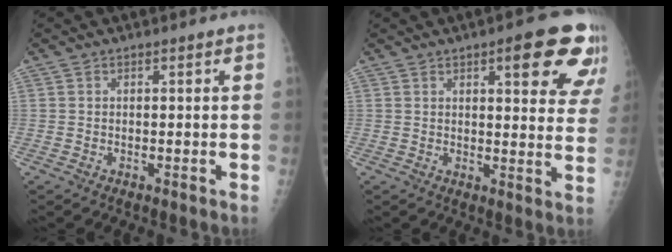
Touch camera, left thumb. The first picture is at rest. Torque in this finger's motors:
{"motor_torque": [2.75, 2.26, 1.48, -0.53, 0.06]}